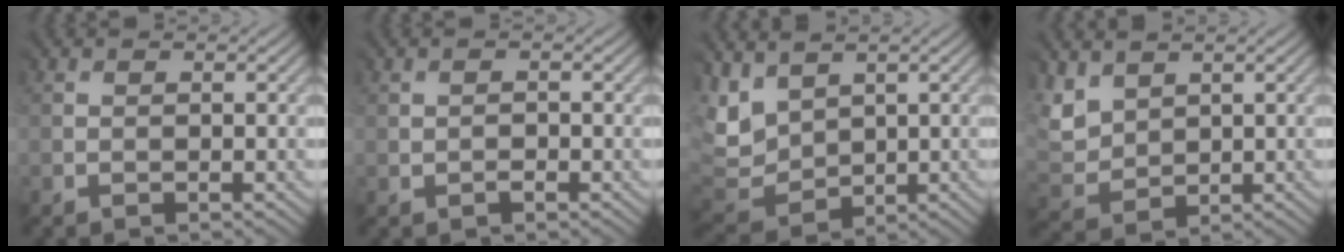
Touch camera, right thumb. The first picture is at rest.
{"total": 0.6, "force": [-0.5, 0.0, -0.3], "torque": [0.004, -0.002, -0.008]}
{"total": 6.5, "force": [3.9, 4.4, 2.7], "torque": [-0.124, 0.002, 0.082]}
{"total": 5.1, "force": [3.4, 3.4, 1.5], "torque": [-0.086, 0.006, 0.073]}